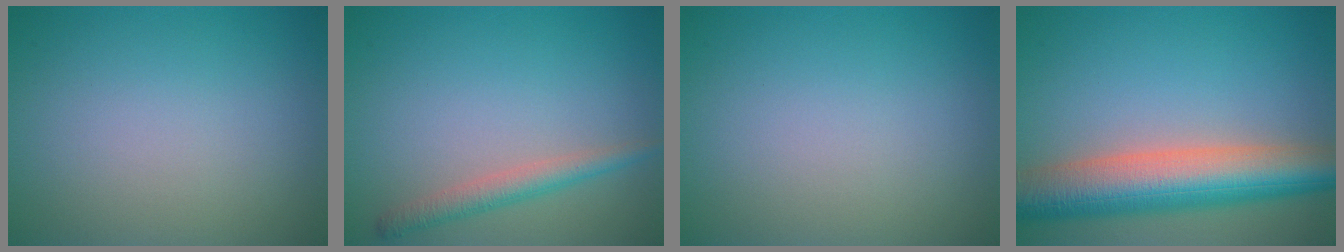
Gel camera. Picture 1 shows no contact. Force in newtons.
{"total": 2.3, "press": 2.3, "slide": 0.1}
{"total": 0.0}
{"total": 9.5, "press": 9.5, "slide": 0.7}